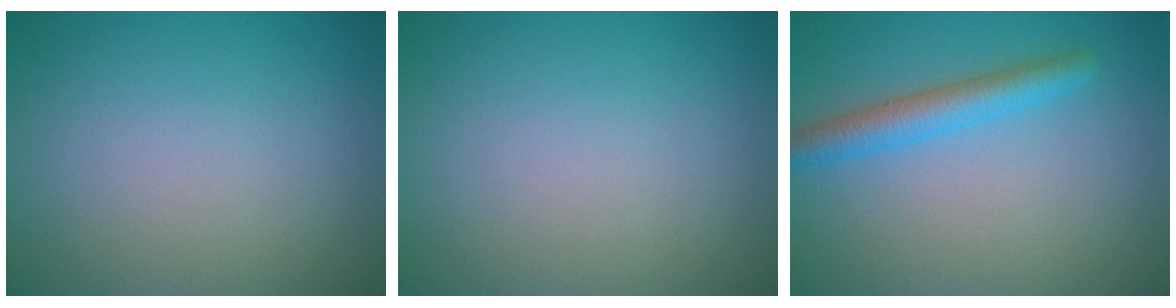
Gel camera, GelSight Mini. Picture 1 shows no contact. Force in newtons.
{"total": 0.0}
{"total": 3.3, "press": 3.3, "slide": 0.1}